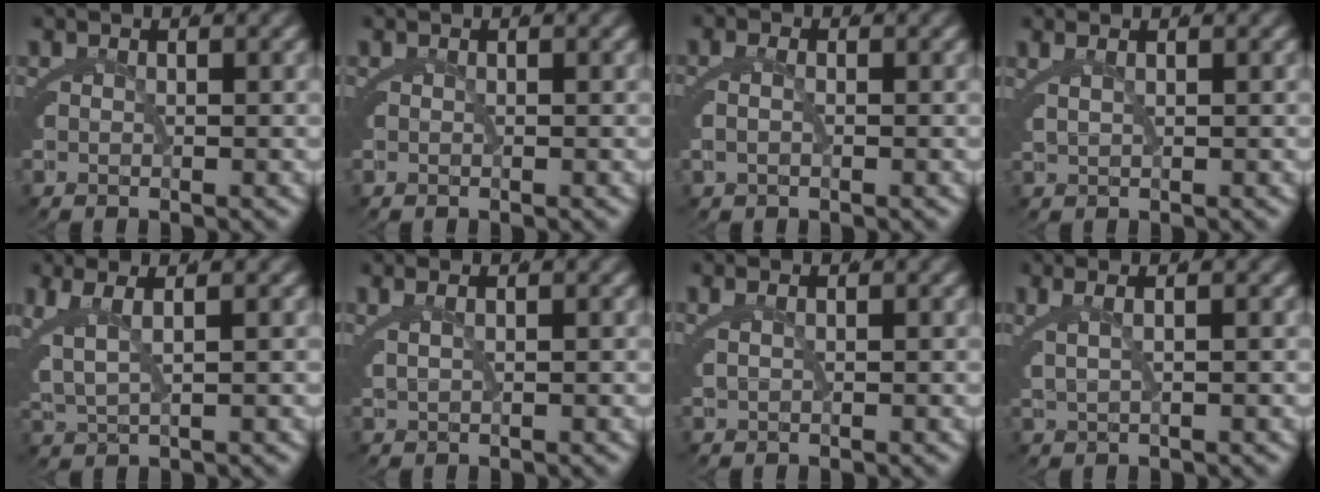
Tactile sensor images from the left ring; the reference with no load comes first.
{"total": 0.0}
{"total": 1.6, "force": [-0.2, 0.9, 1.3], "torque": [-0.030, 0.004, -0.006]}
{"total": 1.3, "force": [0.9, 0.1, 0.9], "torque": [-0.016, 0.007, 0.020]}
{"total": 3.8, "force": [1.2, 1.4, 3.3], "torque": [-0.077, 0.001, 0.032]}
{"total": 1.5, "force": [0.9, 0.1, 1.2], "torque": [-0.021, 0.008, 0.019]}
{"total": 0.9, "force": [0.5, 0.1, 0.8], "torque": [-0.018, 0.005, 0.012]}
{"total": 2.6, "force": [1.2, 0.2, 2.3], "torque": [-0.040, 0.013, 0.022]}